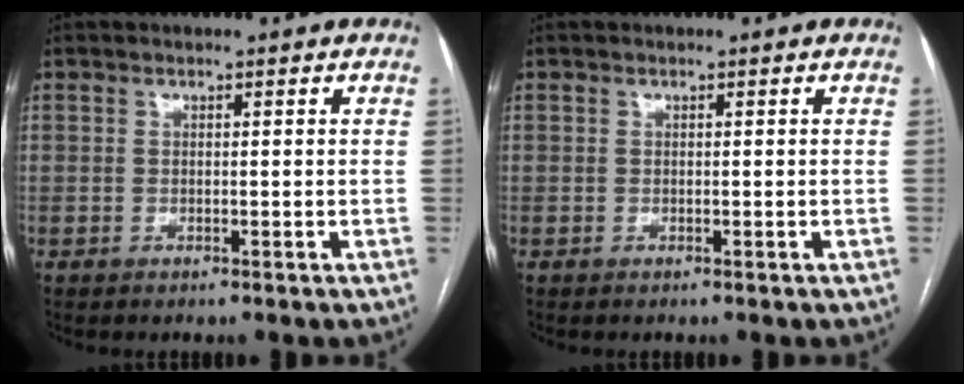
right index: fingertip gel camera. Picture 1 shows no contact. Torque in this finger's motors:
{"motor_torque": [0.01, 0.00, 0.00, 0.00]}